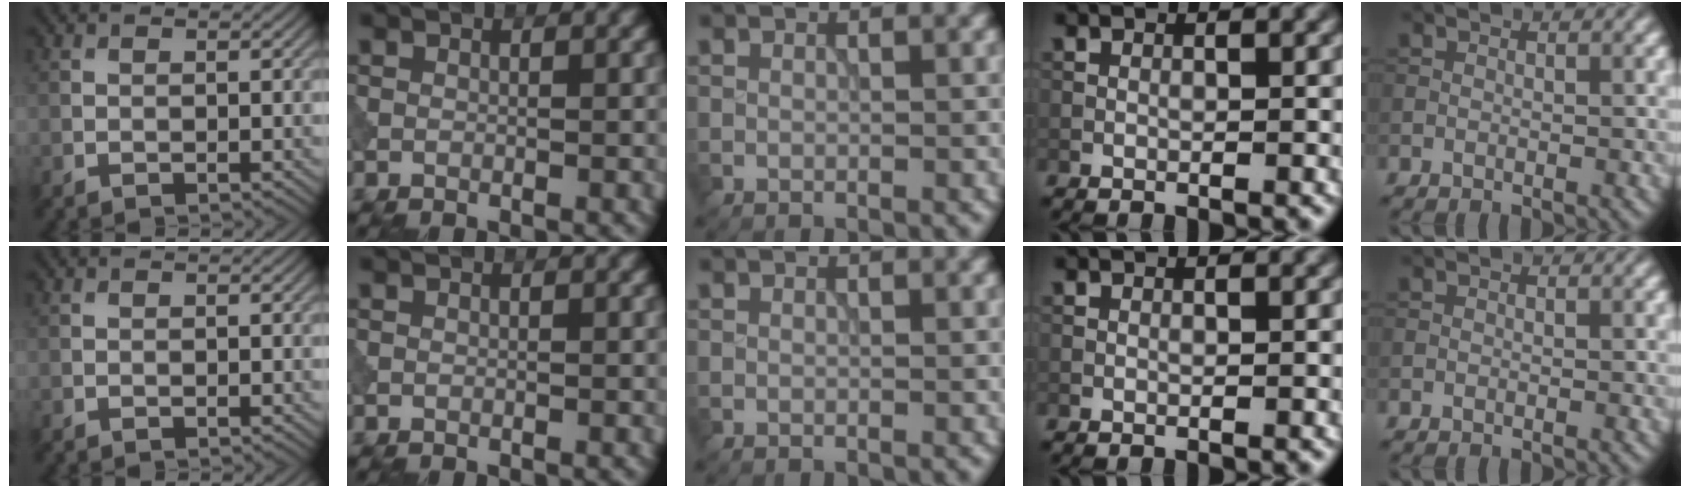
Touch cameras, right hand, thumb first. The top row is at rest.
{}